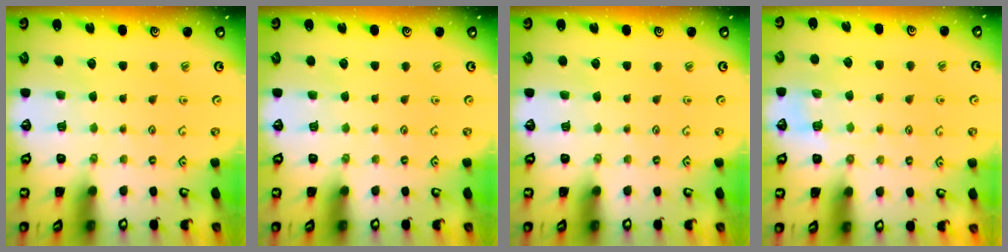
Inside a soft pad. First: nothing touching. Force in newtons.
{"total": 0.0}
{"total": 0.0}
{"total": 4.7, "press": 4.6, "slide": 1.2}